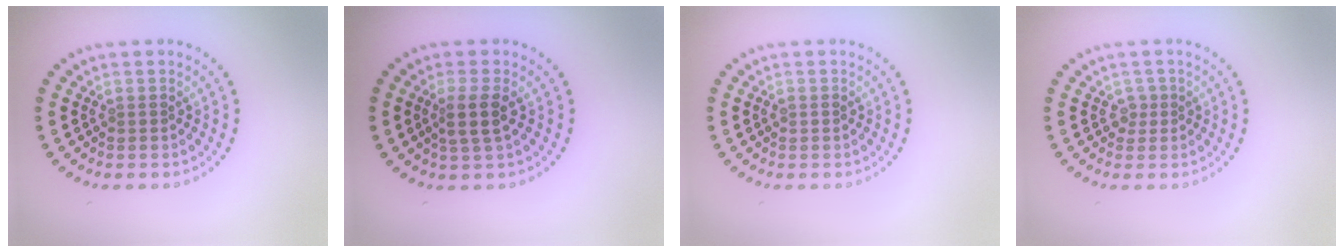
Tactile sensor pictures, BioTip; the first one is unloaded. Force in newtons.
{"total": 2.3, "press": 1.9, "slide": 1.3}
{"total": 0.9, "press": 0.9, "slide": 0.1}
{"total": 1.1, "press": 0.8, "slide": 0.7}